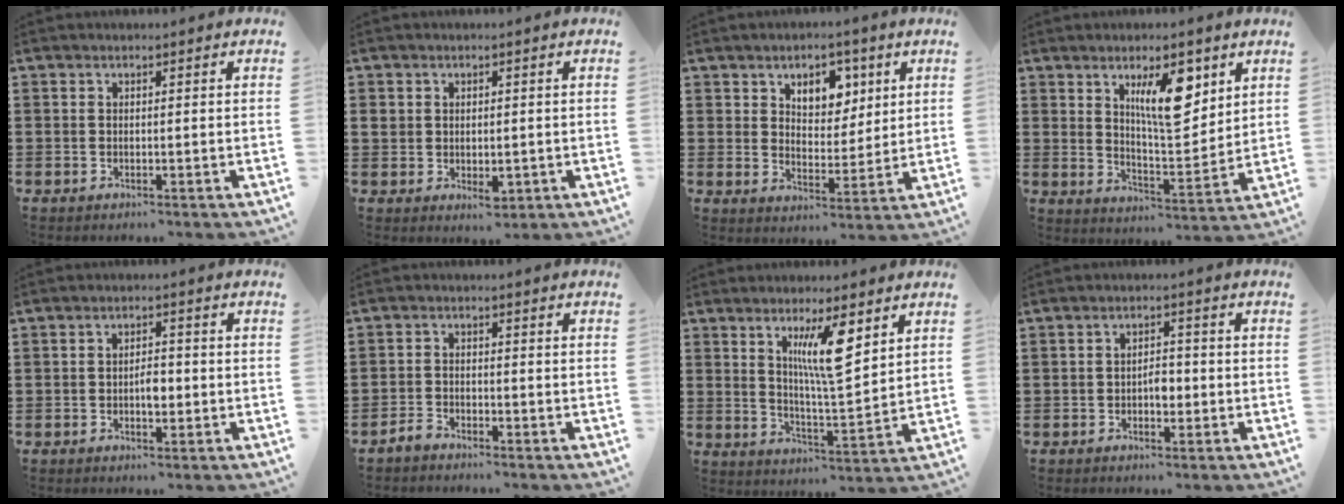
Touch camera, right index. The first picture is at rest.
{"total": 2.9, "force": [-0.1, 2.3, 1.8], "torque": [-0.037, 0.006, -0.001]}
{"total": 5.7, "force": [3.2, 4.1, 2.4], "torque": [-0.052, 0.003, 0.053]}
{"total": 9.7, "force": [4.9, 3.5, 7.6], "torque": [-0.120, -0.011, 0.079]}
{"total": 2.8, "force": [-0.6, 1.2, 2.5], "torque": [-0.038, 0.000, -0.012]}
{"total": 2.0, "force": [-1.8, 0.6, 0.5], "torque": [-0.021, 0.003, -0.040]}
{"total": 8.8, "force": [4.4, 1.9, 7.4], "torque": [-0.138, -0.003, 0.071]}
{"total": 2.7, "force": [-0.7, 1.3, 2.2], "torque": [-0.041, 0.004, -0.013]}